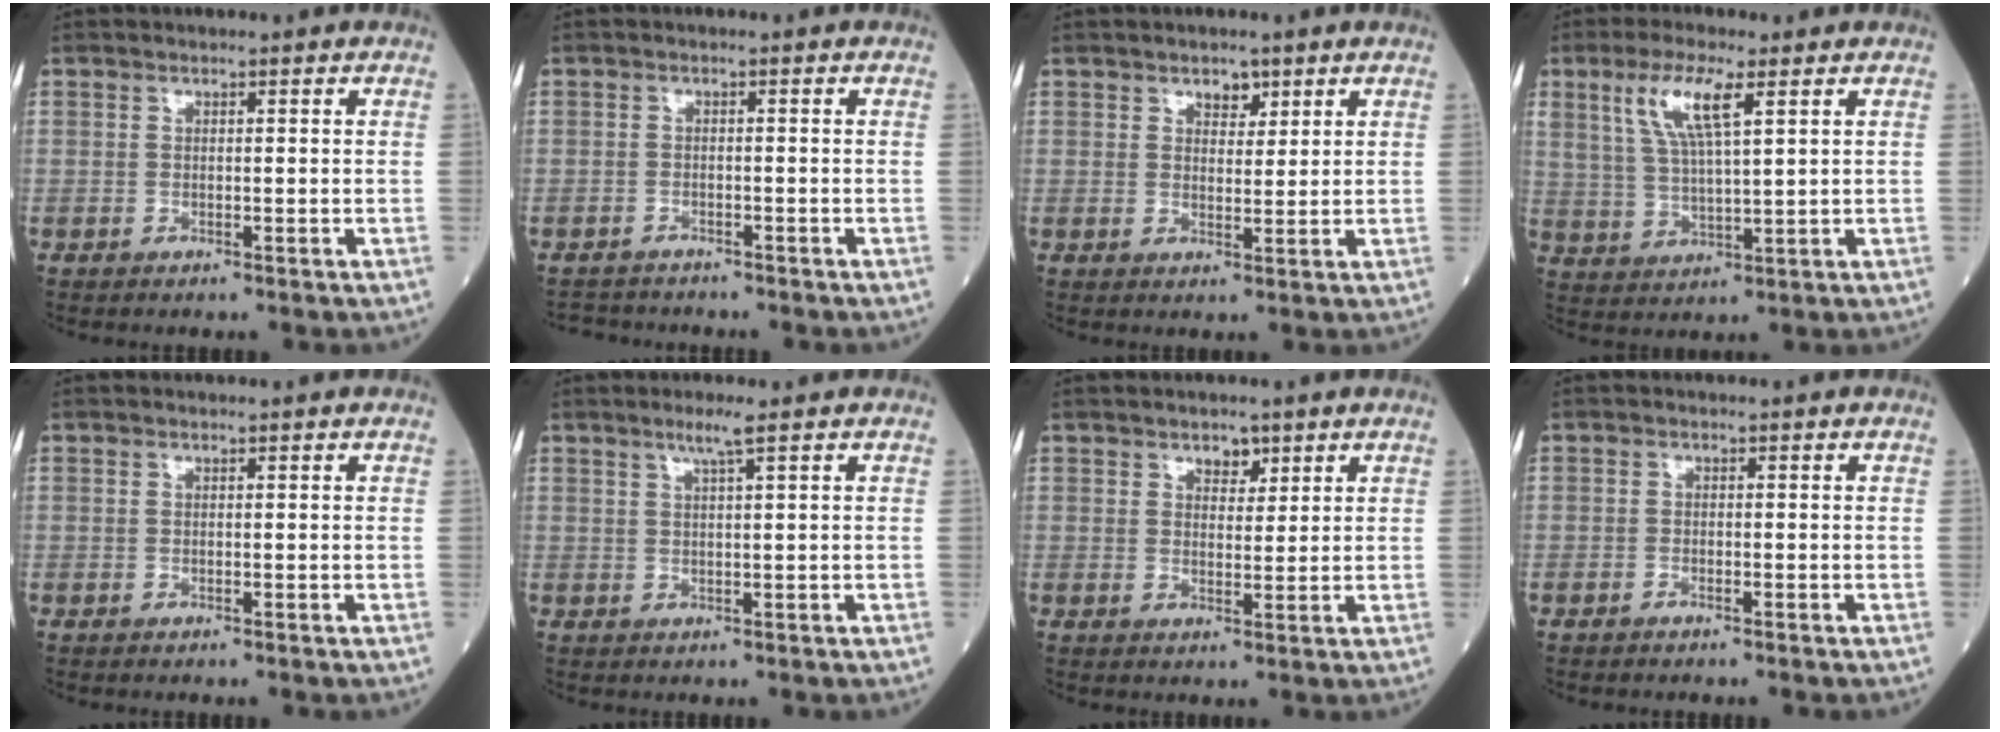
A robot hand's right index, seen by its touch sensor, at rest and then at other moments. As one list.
[{"total": 3.5, "force": [-3.4, 1.0, -0.1], "torque": [0.001, -0.008, -0.056]}, {"total": 2.6, "force": [1.7, 1.5, 1.2], "torque": [-0.016, -0.001, 0.028]}, {"total": 8.1, "force": [3.8, 1.4, 7.1], "torque": [-0.149, 0.007, 0.078]}, {"total": 0.0}, {"total": 2.5, "force": [1.5, -0.4, 1.9], "torque": [-0.042, -0.001, 0.030]}, {"total": 2.7, "force": [1.8, 1.5, 1.3], "torque": [-0.016, -0.001, 0.029]}, {"total": 0.6, "force": [-0.5, 0.1, 0.2], "torque": [-0.009, 0.000, -0.011]}]